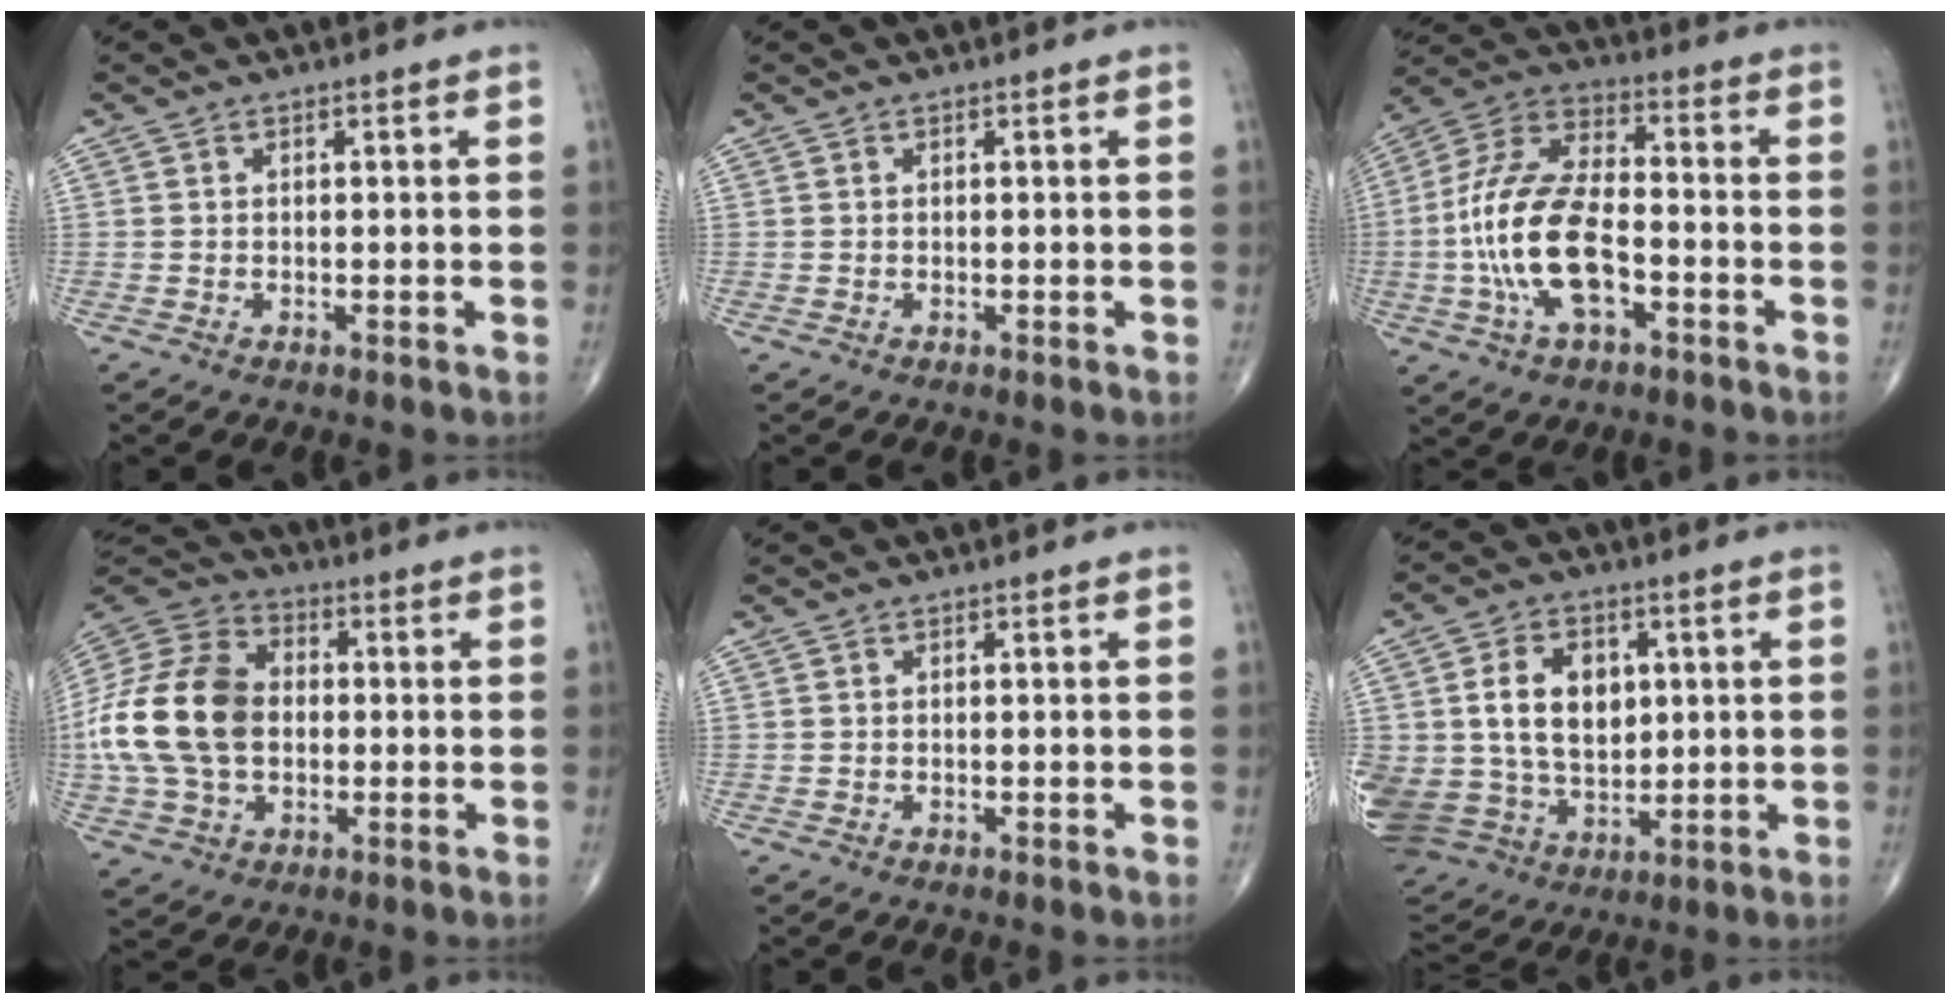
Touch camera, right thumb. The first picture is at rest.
{"total": 0.0}
{"total": 17.3, "force": [-4.0, 8.5, 14.5], "torque": [-0.299, 0.035, -0.077]}
{"total": 20.4, "force": [-0.6, 14.2, 14.6], "torque": [-0.296, 0.021, -0.011]}
{"total": 0.0}
{"total": 21.6, "force": [3.0, 16.4, 13.7], "torque": [-0.273, 0.007, 0.084]}